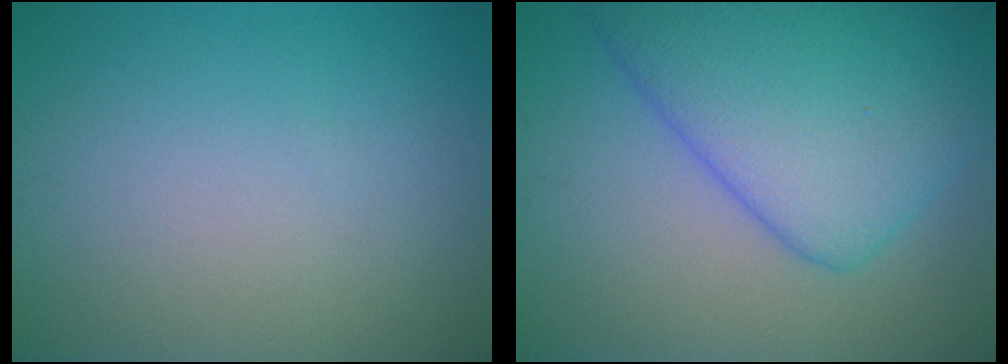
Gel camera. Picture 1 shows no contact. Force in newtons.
{"total": 9.8, "press": 9.8, "slide": 0.2}